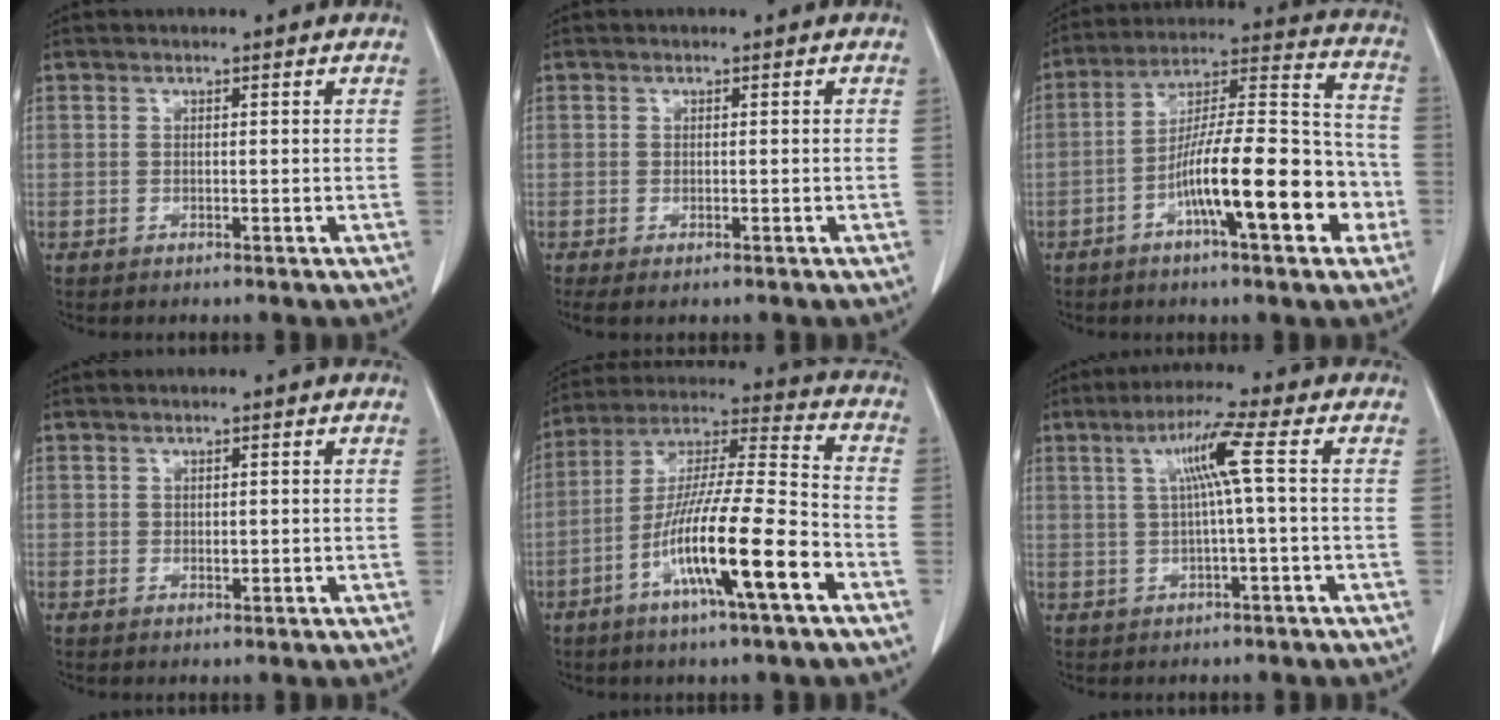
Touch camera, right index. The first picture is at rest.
{"total": 2.0, "force": [-1.4, 0.5, 1.3], "torque": [-0.016, -0.006, -0.019]}
{"total": 17.2, "force": [-6.2, 3.1, 15.8], "torque": [-0.257, 0.016, -0.099]}
{"total": 0.6, "force": [0.1, 0.5, 0.4], "torque": [-0.005, -0.001, 0.003]}
{"total": 16.8, "force": [-7.1, 0.4, 15.2], "torque": [-0.284, -0.010, -0.128]}
{"total": 6.1, "force": [1.1, -1.1, 5.9], "torque": [-0.108, 0.014, 0.025]}